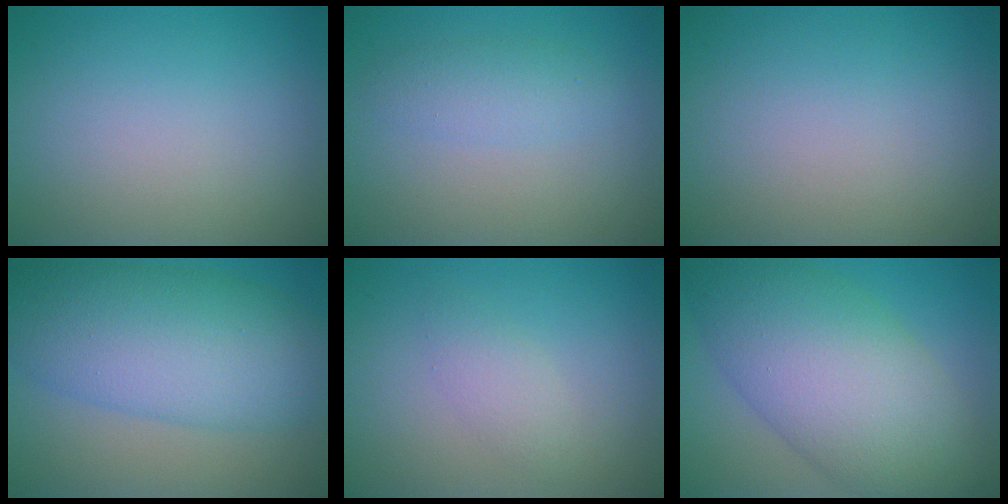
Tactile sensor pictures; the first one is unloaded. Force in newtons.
{"total": 2.2, "press": 2.2, "slide": 0.1}
{"total": 0.0}
{"total": 10.0, "press": 10.0, "slide": 0.3}
{"total": 1.7, "press": 1.7, "slide": 0.1}
{"total": 11.4, "press": 11.4, "slide": 0.1}